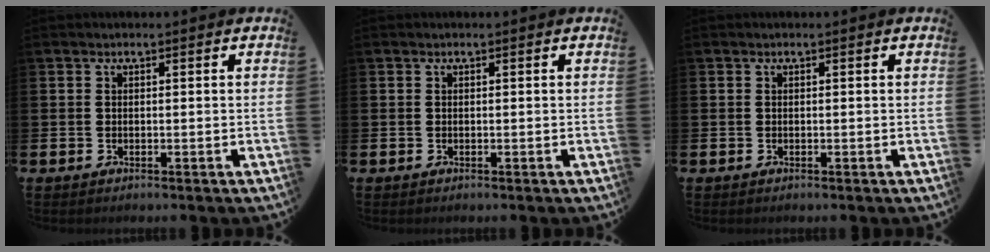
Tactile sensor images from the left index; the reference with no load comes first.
{"total": 0.0}
{"total": 0.0}